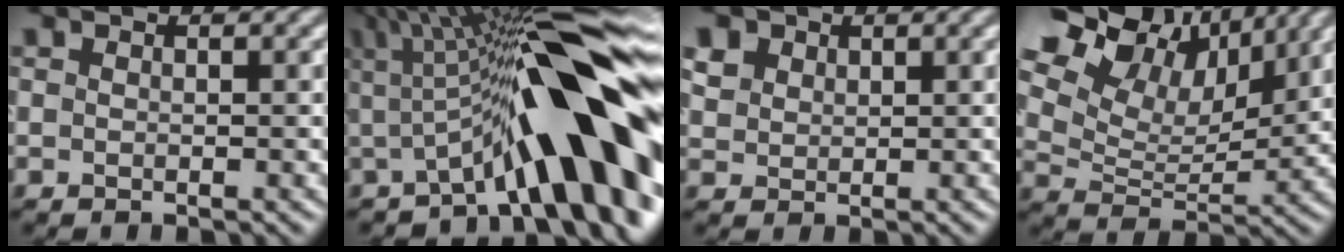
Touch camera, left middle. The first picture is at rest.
{"total": 14.9, "force": [-0.5, 3.6, 14.4], "torque": [-0.163, 0.035, -0.019]}
{"total": 2.4, "force": [1.4, 1.9, 0.5], "torque": [-0.020, 0.017, 0.034]}
{"total": 16.1, "force": [10.2, 9.9, 7.5], "torque": [-0.172, 0.049, 0.185]}